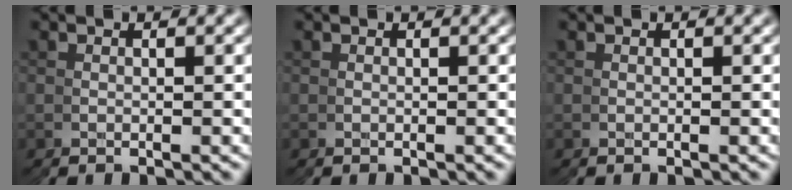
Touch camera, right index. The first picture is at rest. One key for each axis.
{"total": 0.0}
{"total": 0.0}